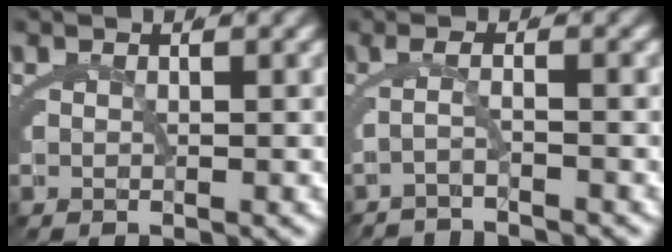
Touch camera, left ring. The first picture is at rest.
{"total": 2.7, "force": [-2.1, -0.1, 1.7], "torque": [-0.036, -0.011, -0.028]}